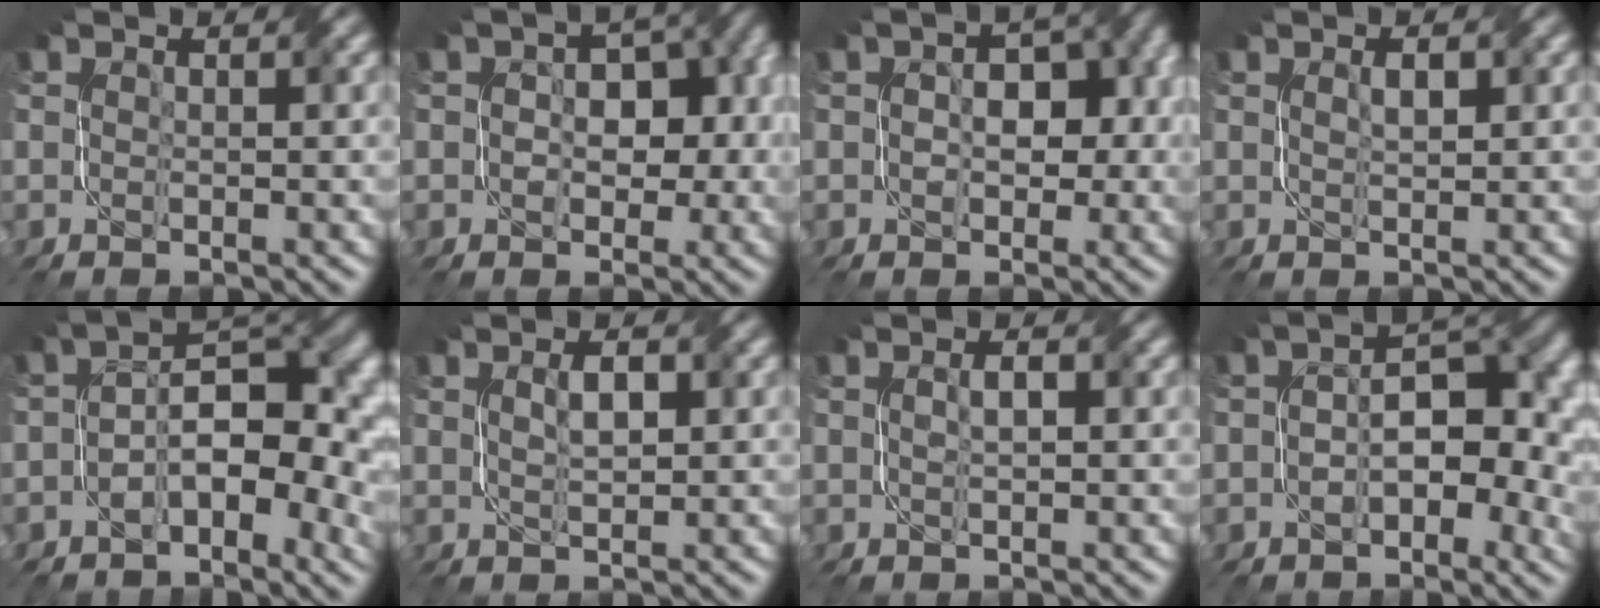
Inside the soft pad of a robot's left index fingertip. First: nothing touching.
{"total": 6.6, "force": [-0.7, 4.2, 5.0], "torque": [-0.044, 0.017, -0.003]}
{"total": 5.1, "force": [-0.6, 3.3, 3.8], "torque": [-0.035, 0.012, -0.007]}
{"total": 0.7, "force": [0.4, -0.1, 0.5], "torque": [-0.015, 0.004, 0.010]}
{"total": 8.4, "force": [-1.7, 4.1, 7.1], "torque": [-0.099, 0.014, -0.034]}
{"total": 1.3, "force": [0.6, 0.0, 1.1], "torque": [-0.026, 0.006, 0.016]}
{"total": 0.9, "force": [0.2, -0.3, 0.8], "torque": [-0.019, 0.006, 0.004]}
{"total": 7.2, "force": [-0.9, 3.8, 6.0], "torque": [-0.080, 0.011, -0.019]}